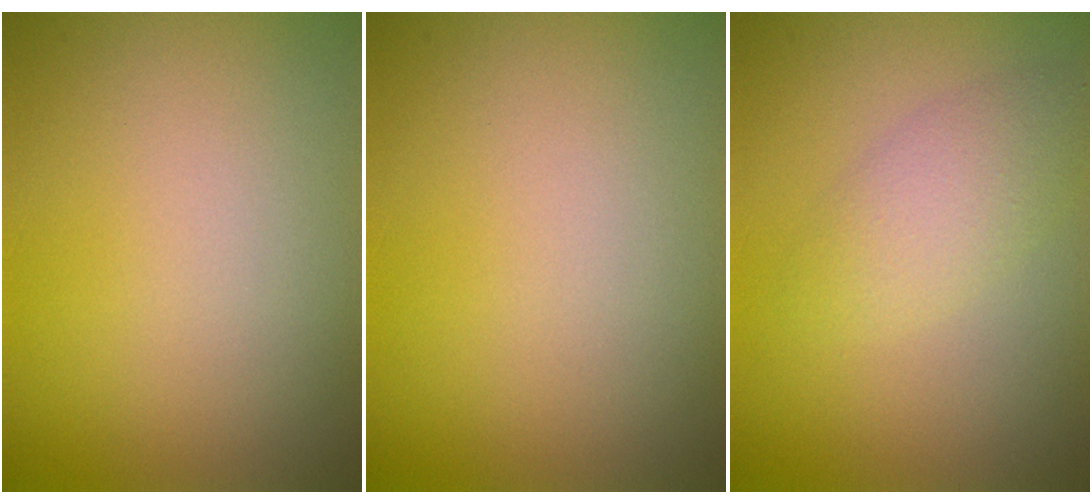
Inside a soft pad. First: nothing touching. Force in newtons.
{"total": 0.0}
{"total": 2.7, "press": 2.7, "slide": 0.1}